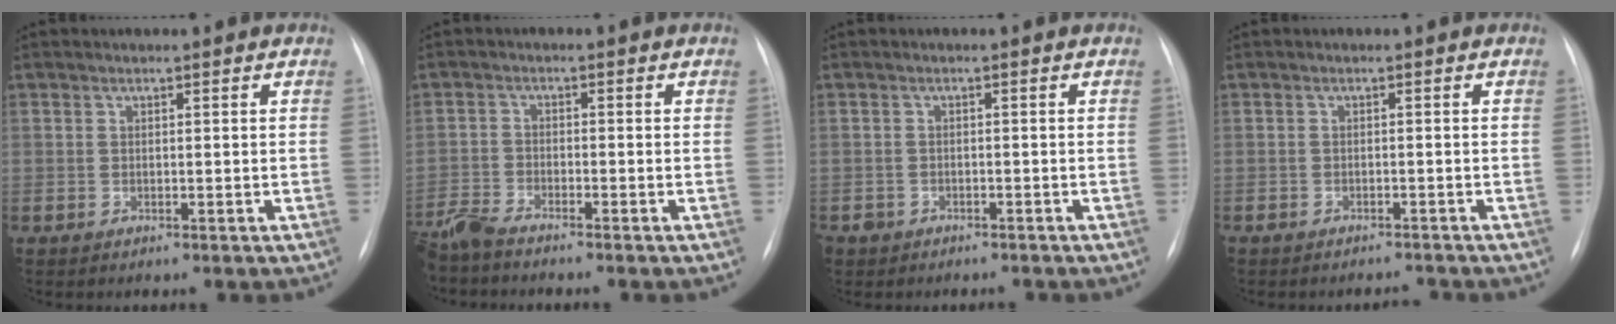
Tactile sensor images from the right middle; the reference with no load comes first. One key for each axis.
{"total": 4.5, "fx": -4.3, "fy": -0.1, "fz": 1.6, "tx": -0.033, "ty": -0.019, "tz": -0.087}
{"total": 2.9, "fx": -2.3, "fy": 1.8, "fz": 0.2, "tx": -0.009, "ty": 0.004, "tz": -0.034}
{"total": 2.1, "fx": -2.0, "fy": 0.7, "fz": -0.1, "tx": 0.004, "ty": -0.002, "tz": -0.029}